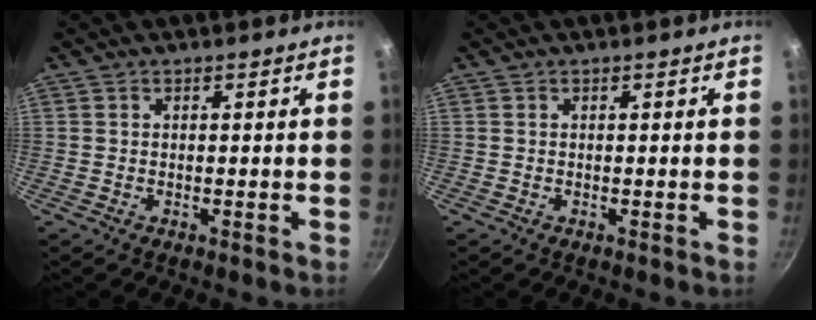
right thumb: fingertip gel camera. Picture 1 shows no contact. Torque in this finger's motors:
{"motor_torque": [0.00, 0.00, 0.00, 0.00, 0.03]}